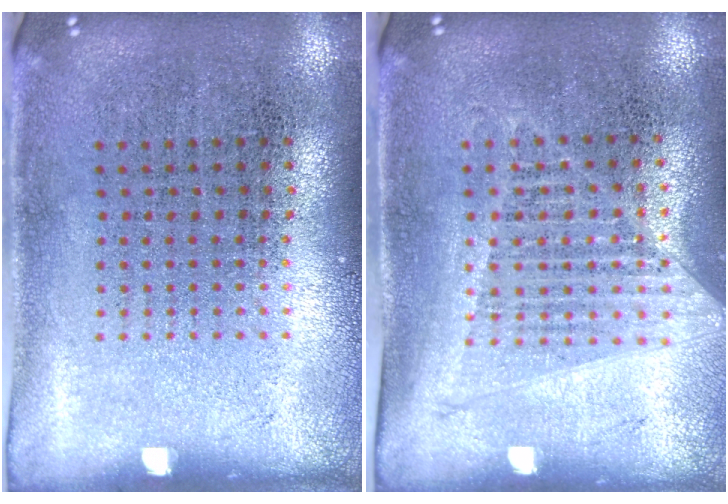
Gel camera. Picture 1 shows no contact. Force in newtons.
{"total": 1.2, "press": 1.1, "slide": 0.5}